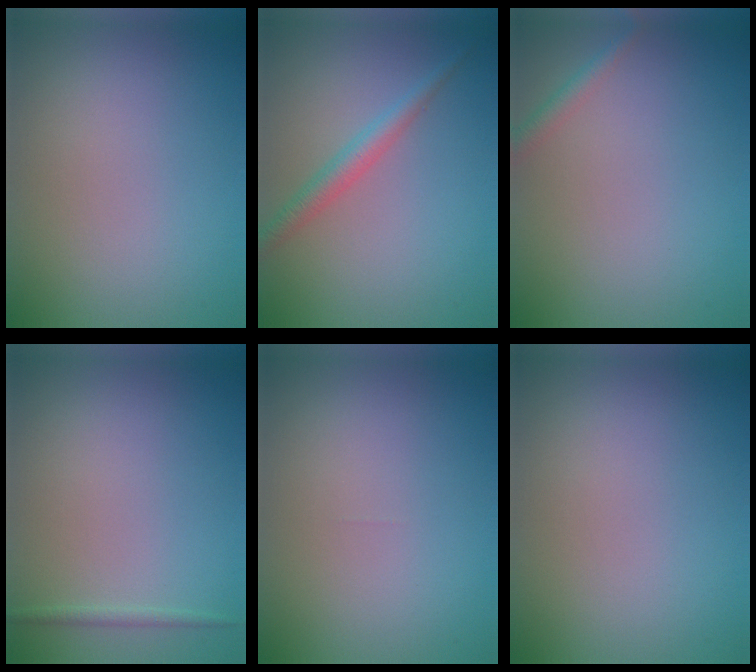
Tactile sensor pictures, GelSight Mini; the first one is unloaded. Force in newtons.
{"total": 2.4, "press": 2.4, "slide": 0.1}
{"total": 1.3, "press": 1.3, "slide": 0.0}
{"total": 0.8, "press": 0.8, "slide": 0.1}
{"total": 0.0}
{"total": 0.0}